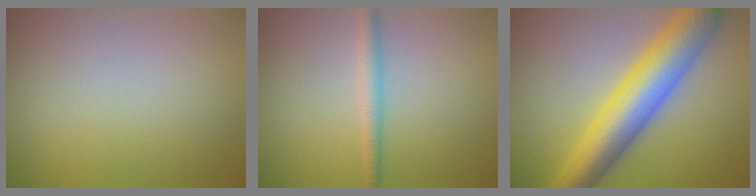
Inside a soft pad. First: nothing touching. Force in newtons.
{"total": 2.0, "press": 2.0, "slide": 0.0}
{"total": 8.9, "press": 8.9, "slide": 0.1}